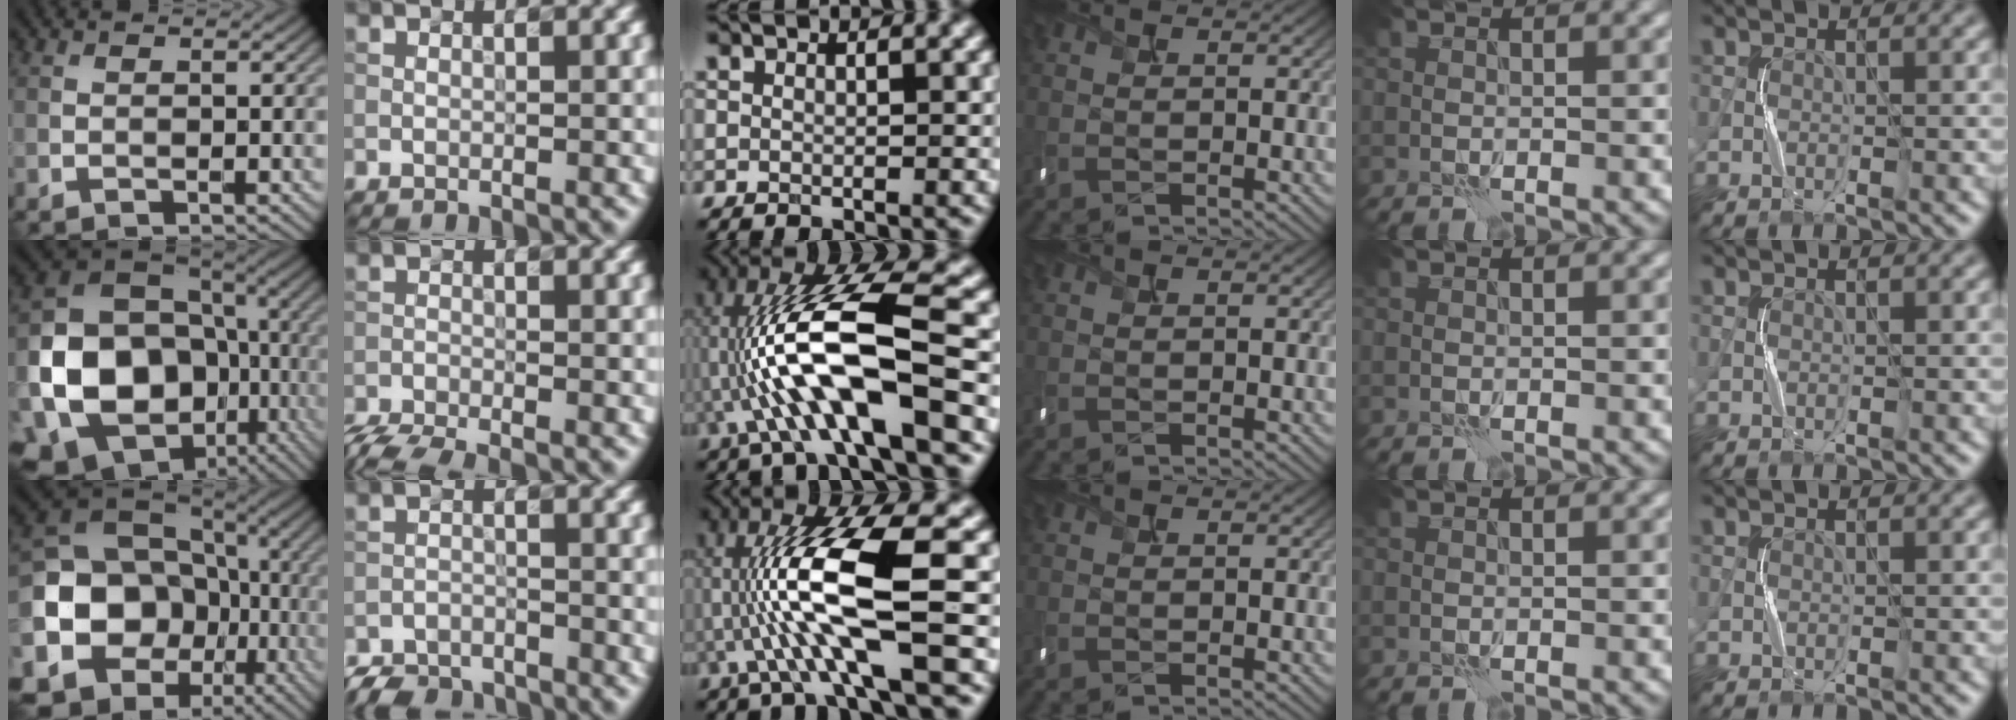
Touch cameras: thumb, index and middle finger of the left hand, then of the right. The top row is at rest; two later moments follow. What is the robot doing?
{"motion": "shake", "object": "handbell"}